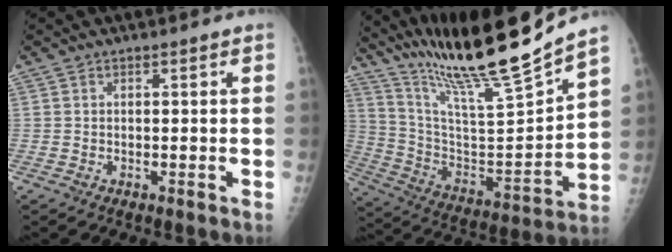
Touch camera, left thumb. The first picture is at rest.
{"total": 22.2, "force": [19.1, 0.2, 11.3], "torque": [-0.176, -0.109, 0.336]}